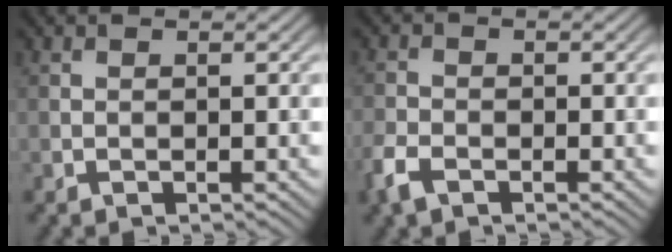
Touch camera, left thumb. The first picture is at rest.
{"total": 3.7, "force": [-2.2, 2.1, 2.1], "torque": [-0.052, -0.008, -0.055]}